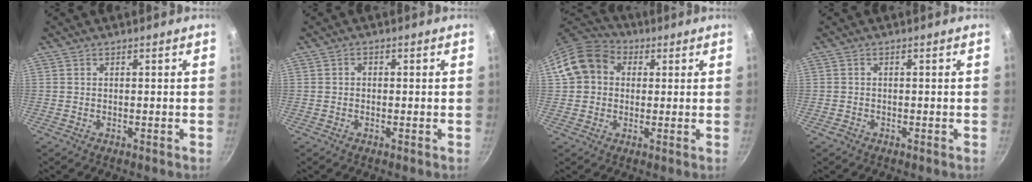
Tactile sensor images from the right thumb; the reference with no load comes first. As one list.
[{"total": 1.2, "force": [-0.1, 1.0, 0.6], "torque": [-0.009, 0.007, -0.004]}, {"total": 11.2, "force": [2.3, 9.3, 5.7], "torque": [-0.078, 0.024, 0.023]}, {"total": 1.1, "force": [-0.7, 0.7, 0.3], "torque": [-0.009, 0.007, -0.012]}]